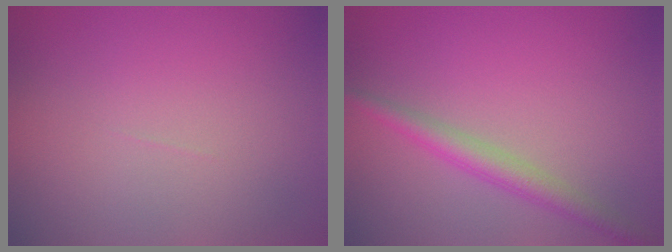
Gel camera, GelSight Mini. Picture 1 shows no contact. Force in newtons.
{"total": 2.8, "press": 2.8, "slide": 0.1}